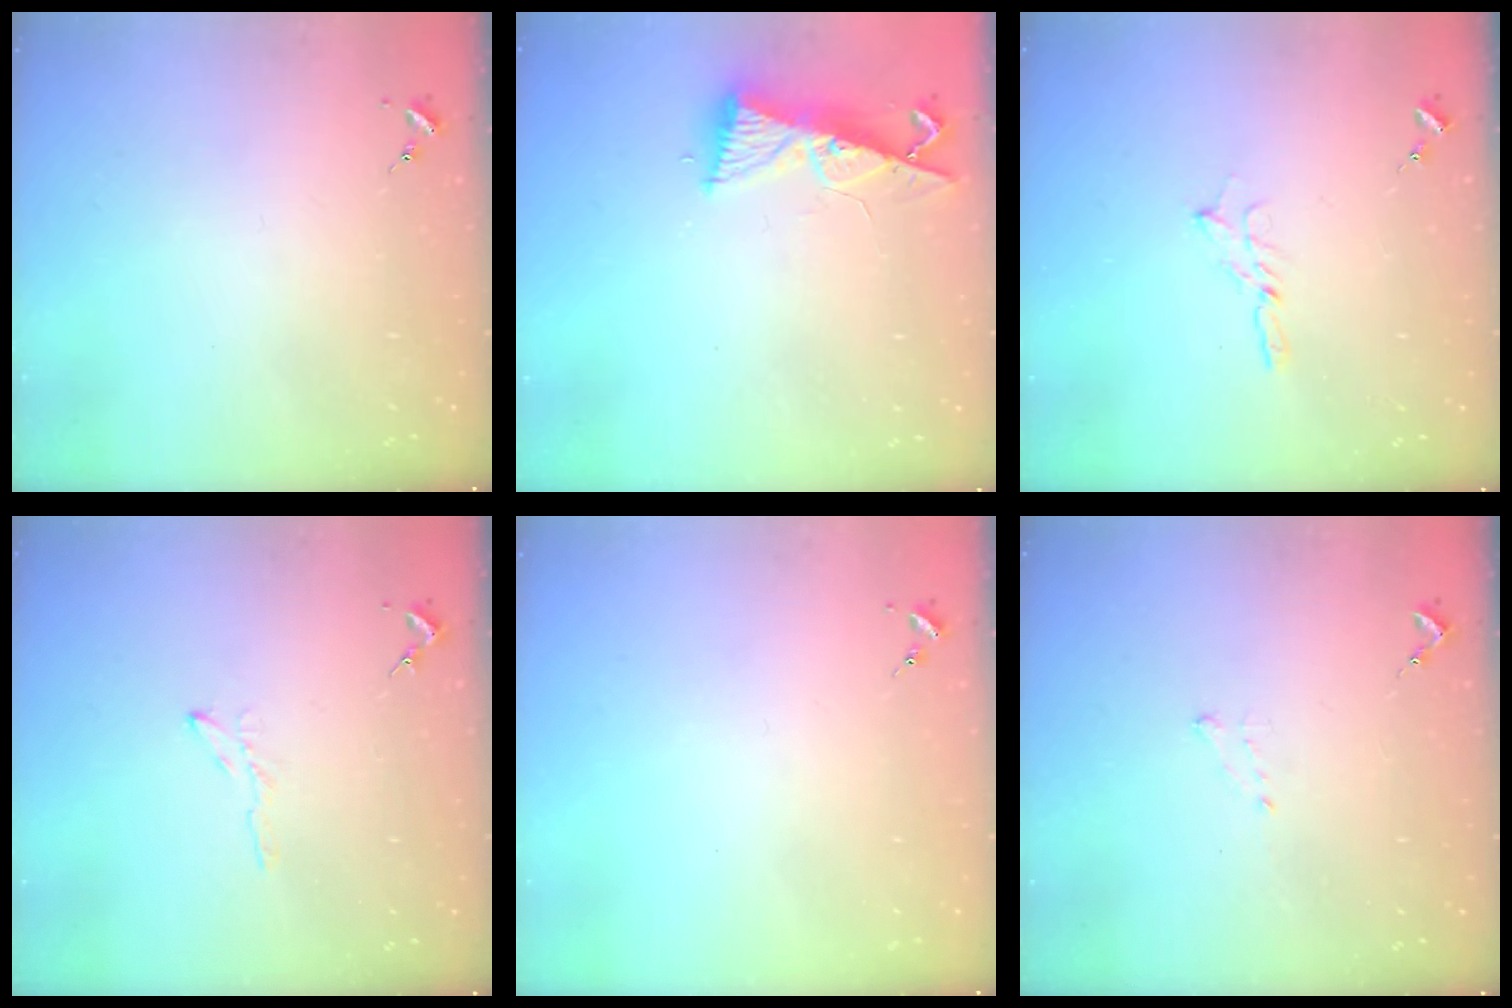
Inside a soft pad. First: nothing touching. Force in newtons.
{"total": 8.6, "press": 8.5, "slide": 1.1}
{"total": 2.0, "press": 2.0, "slide": 0.2}
{"total": 5.7, "press": 5.6, "slide": 0.6}
{"total": 0.0}
{"total": 4.5, "press": 4.5, "slide": 0.5}